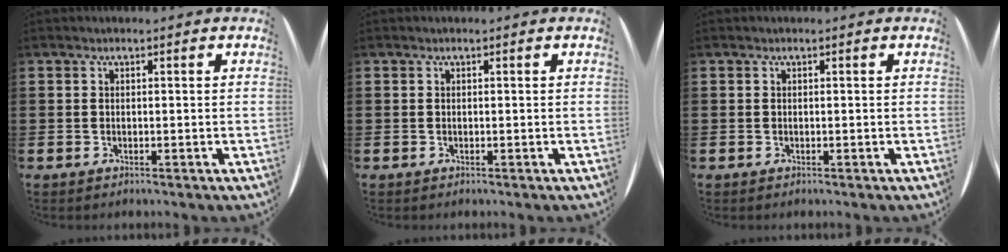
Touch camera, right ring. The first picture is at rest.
{"total": 0.0}
{"total": 0.0}